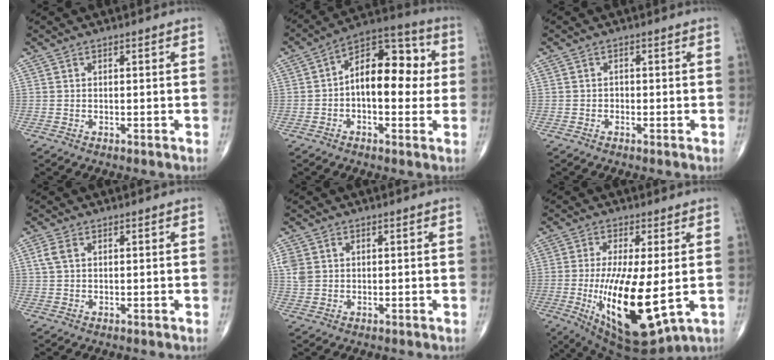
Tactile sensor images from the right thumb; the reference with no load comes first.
{"total": 14.8, "force": [0.6, 8.3, 12.2], "torque": [-0.147, 0.036, -0.004]}
{"total": 0.7, "force": [-0.4, 0.6, 0.2], "torque": [0.001, 0.003, -0.011]}
{"total": 2.5, "force": [0.8, 1.6, 1.8], "torque": [-0.048, 0.009, 0.018]}
{"total": 4.1, "force": [1.0, 3.3, 2.3], "torque": [-0.052, 0.006, 0.025]}
{"total": 17.5, "force": [-2.4, 5.8, 16.4], "torque": [-0.305, -0.031, -0.019]}